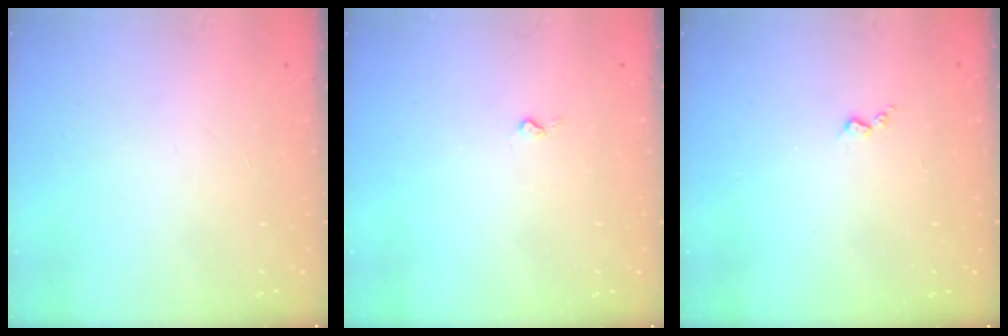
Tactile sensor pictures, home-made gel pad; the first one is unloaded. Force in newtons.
{"total": 2.7, "press": 2.6, "slide": 0.4}
{"total": 2.7, "press": 2.6, "slide": 0.4}